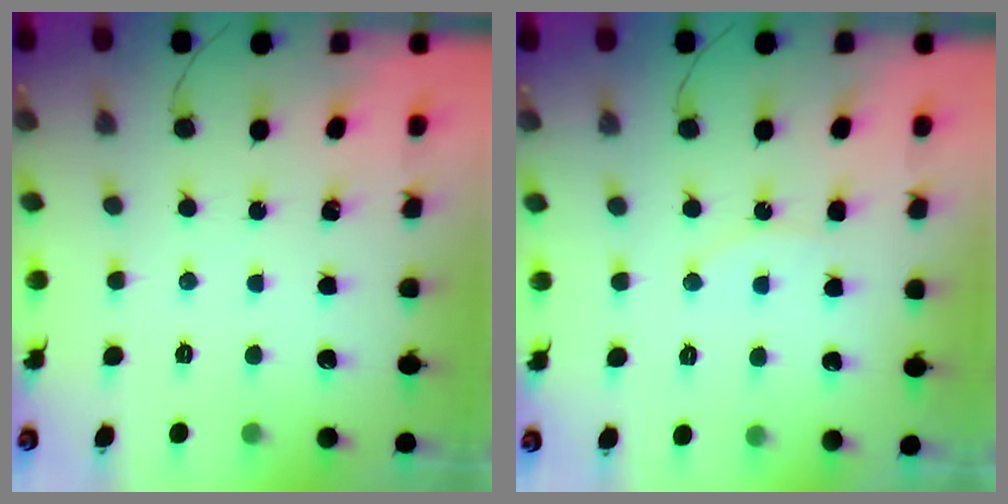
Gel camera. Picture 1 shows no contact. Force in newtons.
{"total": 7.9, "press": 7.8, "slide": 0.7}